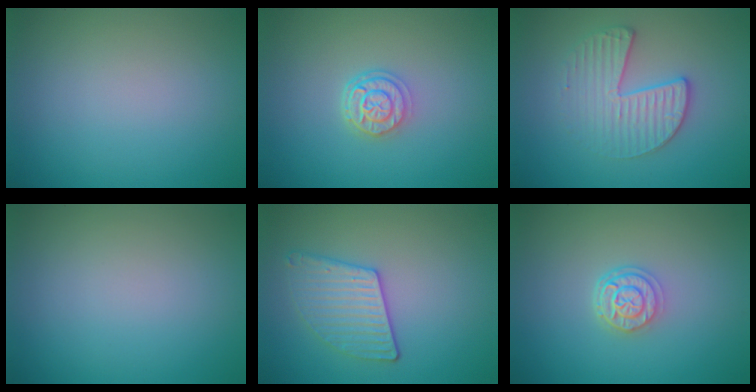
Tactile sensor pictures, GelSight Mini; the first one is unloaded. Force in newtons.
{"total": 2.7, "press": 2.2, "slide": 1.6}
{"total": 3.3, "press": 3.0, "slide": 1.3}
{"total": 0.0}
{"total": 2.9, "press": 2.9, "slide": 0.6}
{"total": 2.6, "press": 2.1, "slide": 1.5}